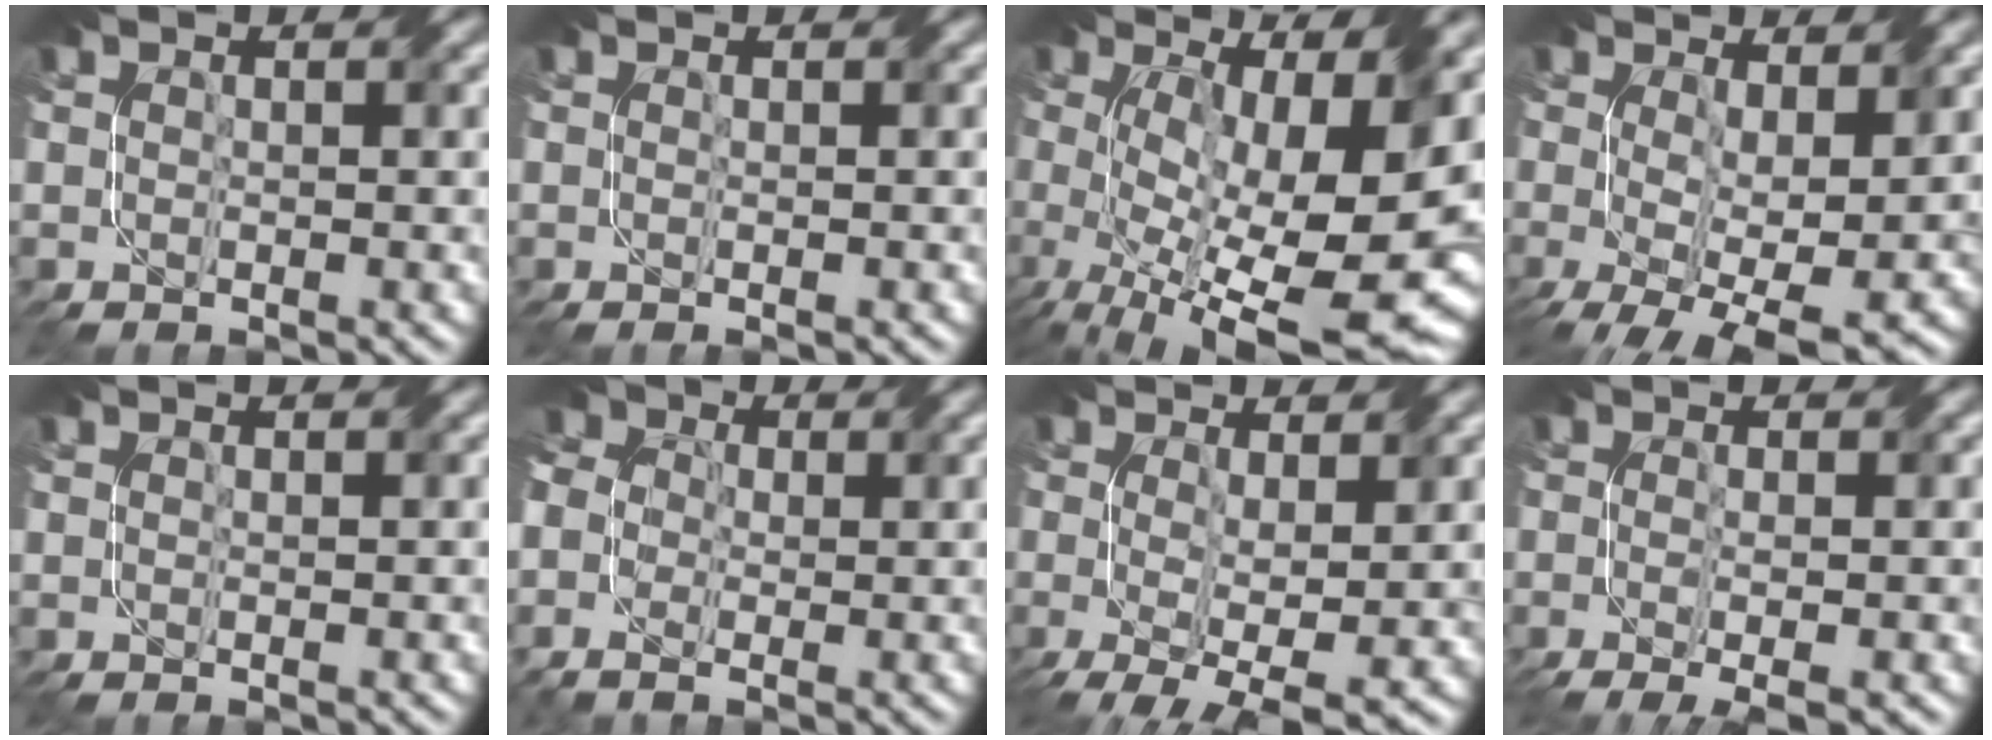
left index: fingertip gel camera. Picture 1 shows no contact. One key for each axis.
{"total": 0.7, "fx": -0.1, "fy": 0.2, "fz": 0.6, "tx": -0.002, "ty": -0.003, "tz": -0.001}
{"total": 15.7, "fx": -0.8, "fy": 6.6, "fz": 14.2, "tx": -0.213, "ty": -0.023, "tz": 0.012}
{"total": 9.4, "fx": -1.6, "fy": 5.1, "fz": 7.7, "tx": -0.141, "ty": -0.030, "tz": -0.005}
{"total": 0.0}
{"total": 5.6, "fx": -0.9, "fy": 4.3, "fz": 3.4, "tx": -0.090, "ty": 0.014, "tz": -0.017}
{"total": 7.3, "fx": -1.7, "fy": 3.4, "fz": 6.3, "tx": -0.120, "ty": -0.021, "tz": -0.014}
{"total": 3.6, "fx": -1.6, "fy": 1.1, "fz": 3.0, "tx": -0.050, "ty": -0.004, "tz": -0.020}